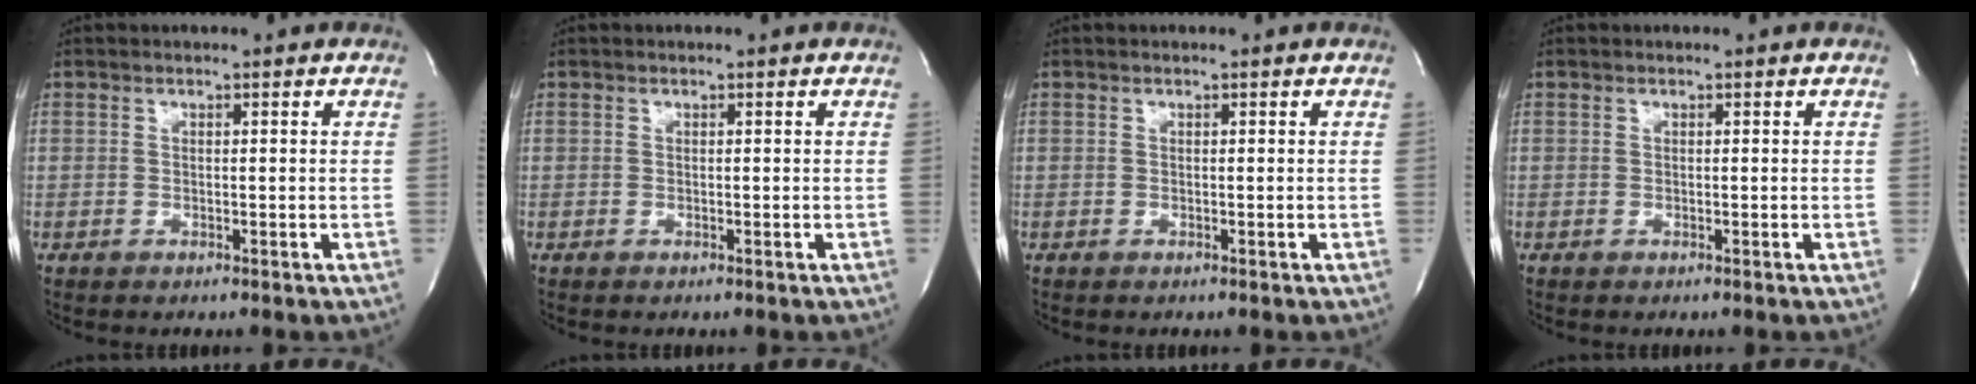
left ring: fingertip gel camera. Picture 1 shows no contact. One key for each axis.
{"total": 0.0}
{"total": 0.0}
{"total": 0.0}